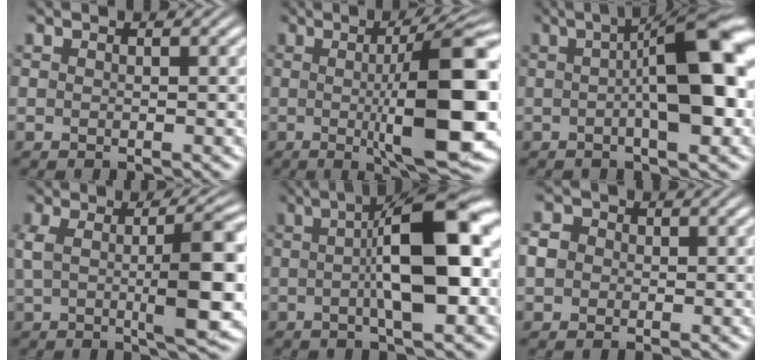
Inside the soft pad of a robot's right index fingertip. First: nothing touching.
{"total": 12.0, "force": [-1.0, 2.3, 11.8], "torque": [-0.153, 0.007, -0.016]}
{"total": 9.1, "force": [0.5, 2.0, 8.9], "torque": [-0.115, 0.013, 0.002]}
{"total": 7.8, "force": [0.1, 2.1, 7.5], "torque": [-0.117, 0.003, 0.002]}
{"total": 11.1, "force": [1.4, 3.1, 10.6], "torque": [-0.149, 0.012, 0.015]}
{"total": 2.9, "force": [0.1, 2.7, 1.1], "torque": [-0.031, -0.002, -0.003]}